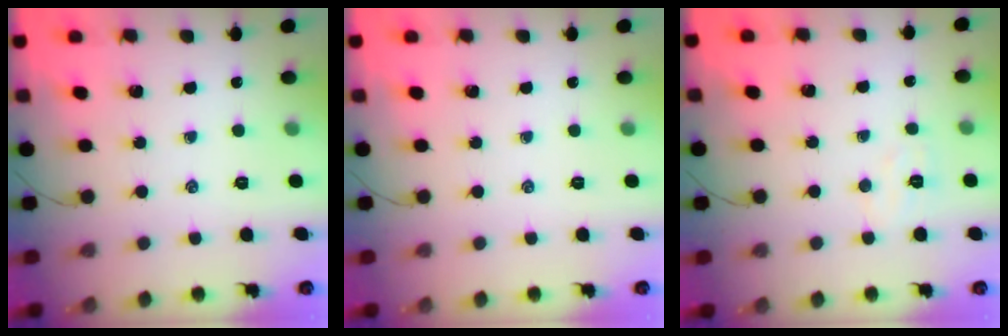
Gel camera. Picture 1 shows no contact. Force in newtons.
{"total": 0.0}
{"total": 4.0, "press": 3.9, "slide": 0.8}